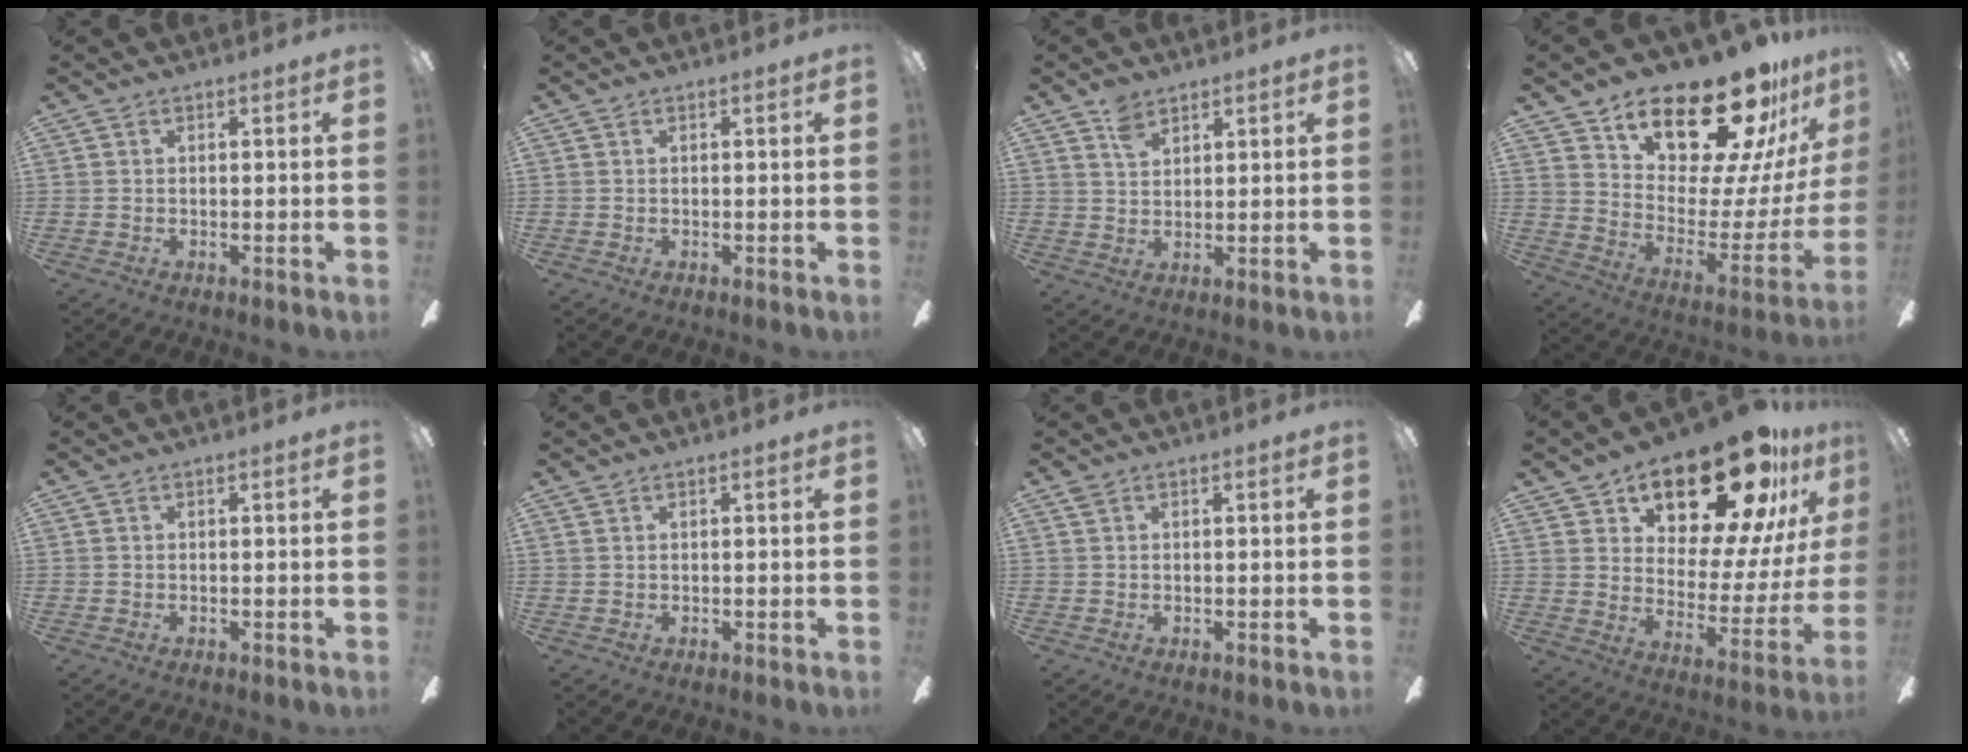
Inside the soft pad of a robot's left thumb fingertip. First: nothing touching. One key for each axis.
{"total": 0.0}
{"total": 4.5, "fx": 3.2, "fy": 2.5, "fz": 1.8, "tx": -0.035, "ty": -0.007, "tz": 0.061}
{"total": 22.6, "fx": 18.7, "fy": 7.8, "fz": 10.1, "tx": -0.154, "ty": -0.147, "tz": 0.320}
{"total": 0.0}
{"total": 0.6, "fx": 0.5, "fy": 0.3, "fz": 0.2, "tx": -0.004, "ty": 0.001, "tz": 0.010}
{"total": 1.0, "fx": 0.5, "fy": 0.6, "fz": 0.6, "tx": -0.012, "ty": 0.003, "tz": 0.009}
{"total": 23.2, "fx": 17.4, "fy": 9.7, "fz": 12.0, "tx": -0.176, "ty": -0.120, "tz": 0.294}